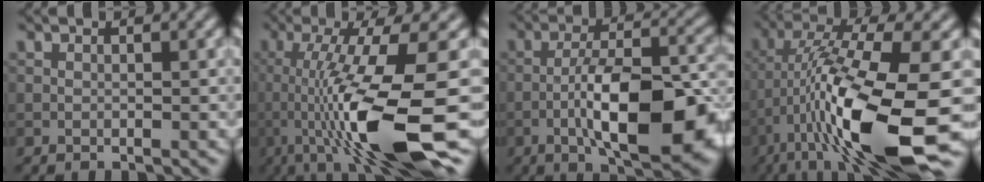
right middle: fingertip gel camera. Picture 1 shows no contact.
{"total": 12.0, "force": [-2.5, 2.5, 11.4], "torque": [-0.177, -0.015, -0.043]}
{"total": 12.3, "force": [-4.4, 4.5, 10.6], "torque": [-0.174, -0.002, -0.073]}
{"total": 14.2, "force": [-4.9, 3.6, 12.9], "torque": [-0.242, -0.007, -0.080]}